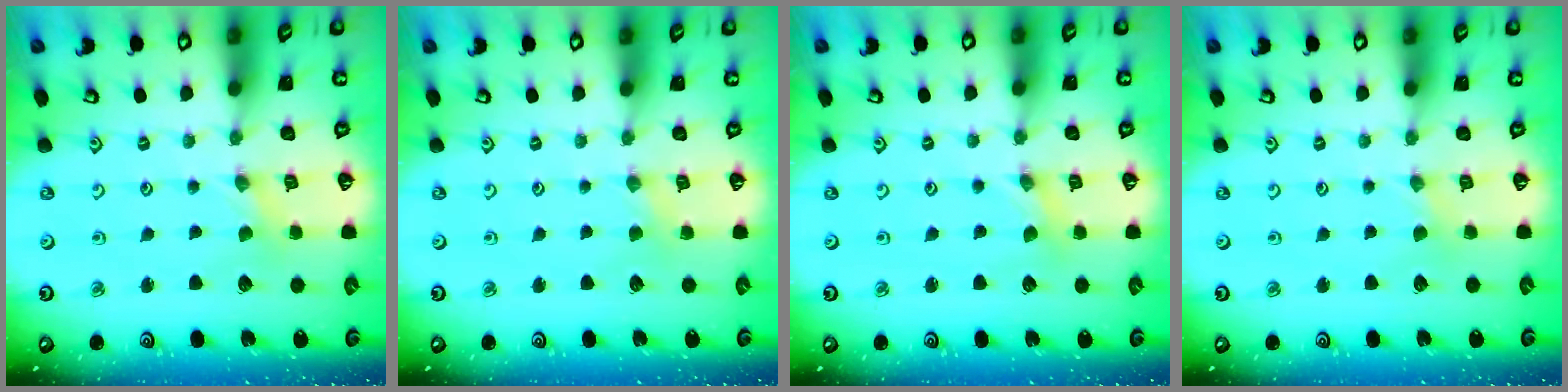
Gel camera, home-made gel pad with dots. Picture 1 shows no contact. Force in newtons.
{"total": 2.4, "press": 2.3, "slide": 0.5}
{"total": 0.9, "press": 0.8, "slide": 0.3}
{"total": 1.3, "press": 1.3, "slide": 0.2}